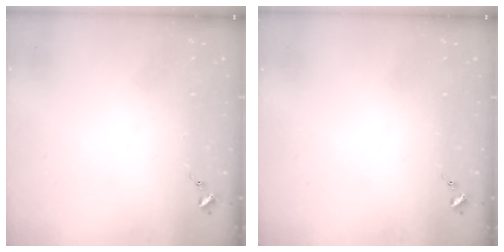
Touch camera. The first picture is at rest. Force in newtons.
{"total": 0.0}